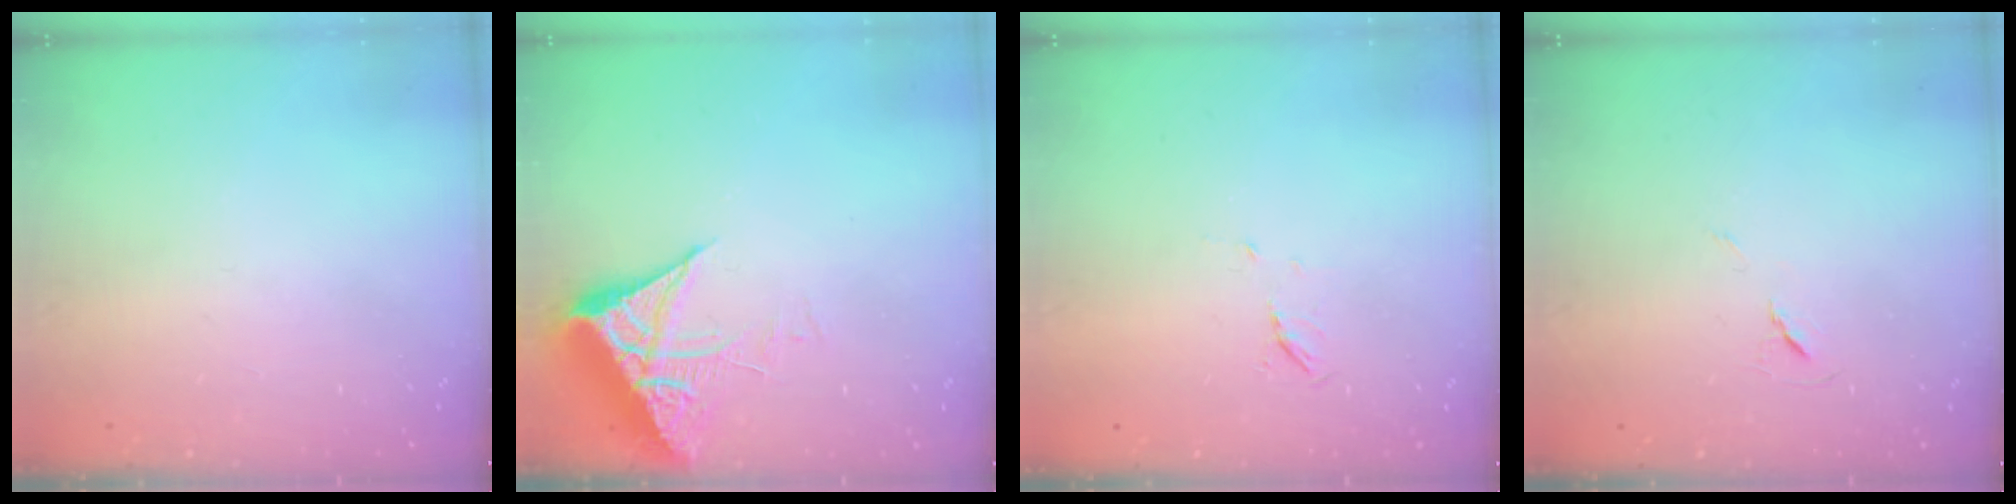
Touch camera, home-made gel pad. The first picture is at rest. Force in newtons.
{"total": 6.6, "press": 6.6, "slide": 0.8}
{"total": 4.0, "press": 4.0, "slide": 0.6}
{"total": 6.0, "press": 5.5, "slide": 2.3}